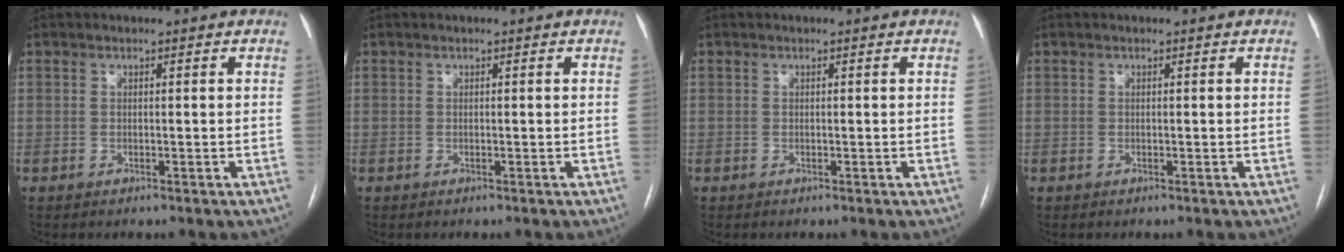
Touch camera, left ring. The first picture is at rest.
{"total": 0.0}
{"total": 0.0}
{"total": 0.0}